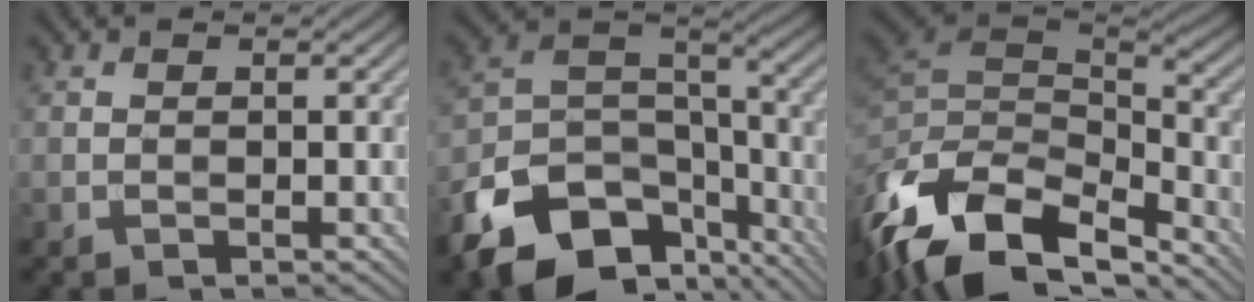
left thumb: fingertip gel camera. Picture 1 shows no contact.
{"total": 14.9, "force": [-9.5, 8.8, 7.4], "torque": [-0.178, -0.039, -0.158]}
{"total": 15.3, "force": [-9.1, 7.6, 9.6], "torque": [-0.261, -0.032, -0.138]}